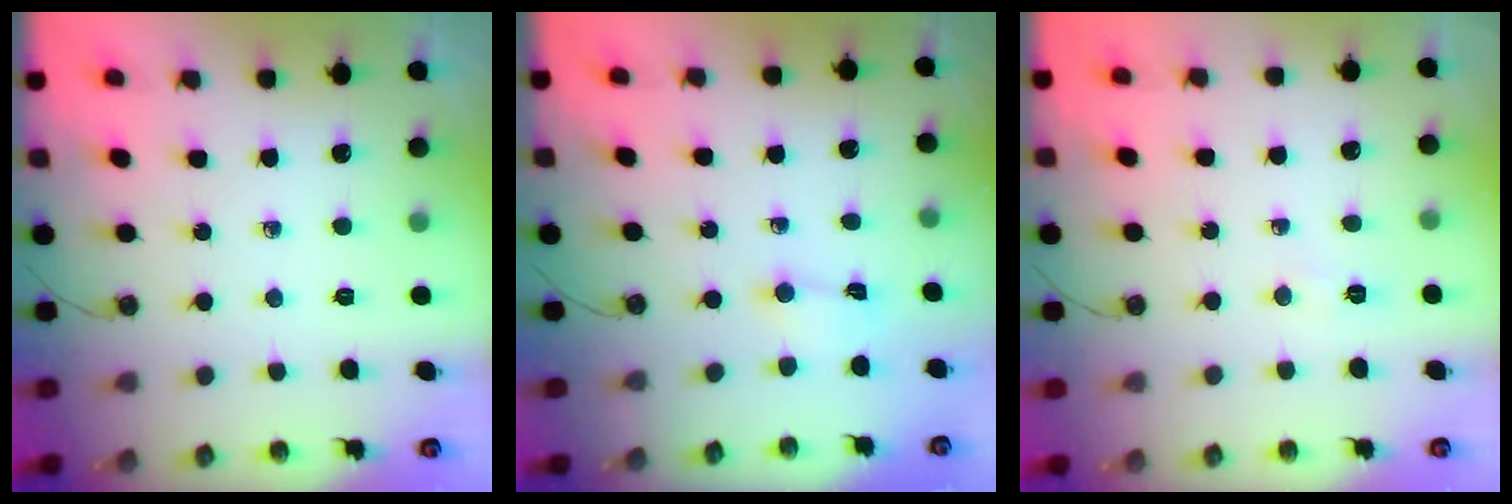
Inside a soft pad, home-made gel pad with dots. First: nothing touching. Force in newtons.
{"total": 1.2, "press": 1.0, "slide": 0.6}
{"total": 3.9, "press": 3.9, "slide": 0.5}